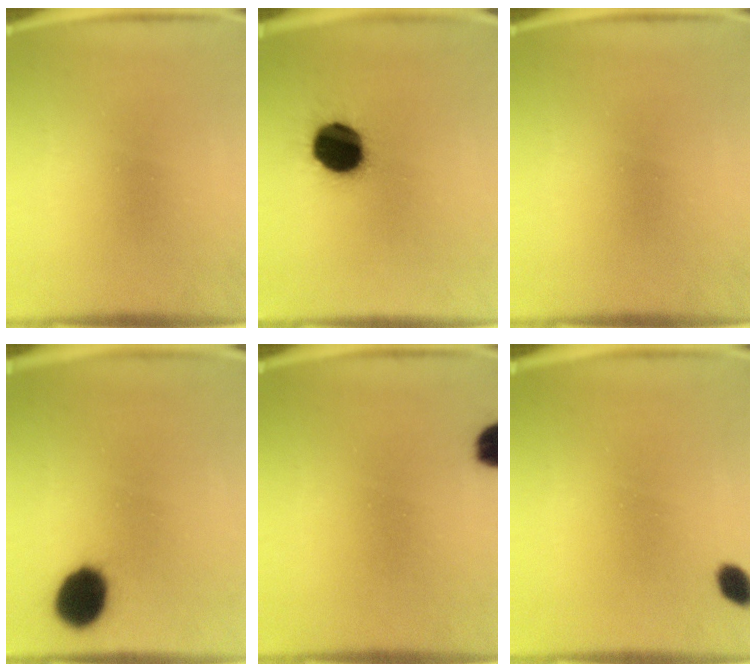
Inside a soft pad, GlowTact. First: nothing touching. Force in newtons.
{"total": 15.6}
{"total": 0.0}
{"total": 10.7}
{"total": 6.0}
{"total": 2.7}